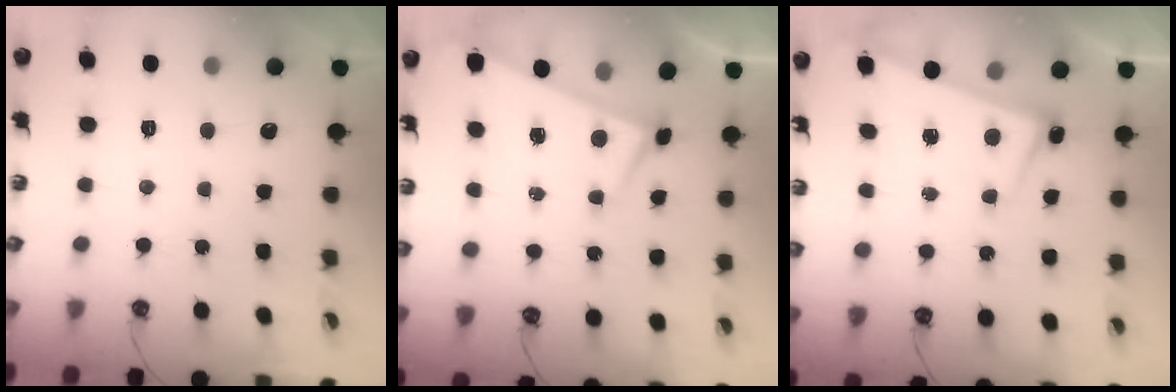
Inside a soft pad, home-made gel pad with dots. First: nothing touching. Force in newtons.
{"total": 0.0}
{"total": 2.6, "press": 2.5, "slide": 0.7}